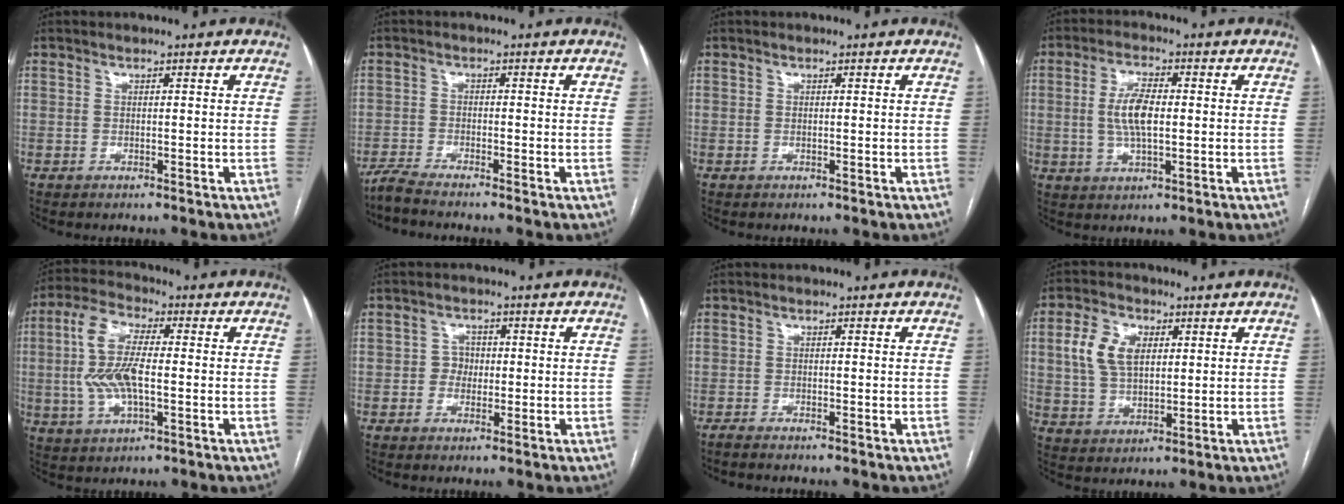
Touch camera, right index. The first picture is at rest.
{"total": 3.3, "force": [-3.0, -0.8, 1.0], "torque": [-0.026, -0.012, -0.062]}
{"total": 0.0}
{"total": 6.6, "force": [0.3, 2.2, 6.2], "torque": [-0.128, 0.008, 0.007]}
{"total": 10.1, "force": [-0.3, 3.7, 9.4], "torque": [-0.208, 0.009, -0.006]}
{"total": 2.3, "force": [-0.2, 2.1, 0.9], "torque": [-0.006, 0.008, -0.005]}
{"total": 1.5, "force": [-1.4, -0.2, 0.6], "torque": [-0.010, -0.001, -0.023]}
{"total": 8.3, "force": [2.2, 5.1, 6.1], "torque": [-0.138, 0.018, 0.048]}